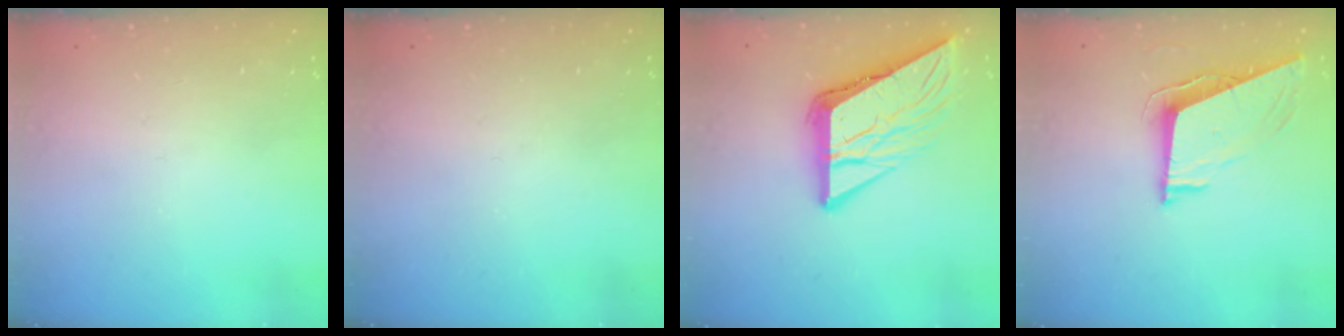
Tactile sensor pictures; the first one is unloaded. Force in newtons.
{"total": 0.0}
{"total": 11.2, "press": 11.2, "slide": 1.1}
{"total": 8.5, "press": 8.2, "slide": 2.2}